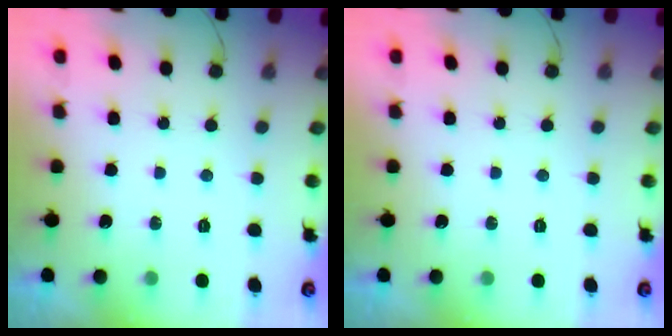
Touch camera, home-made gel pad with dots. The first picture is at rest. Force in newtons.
{"total": 0.0}